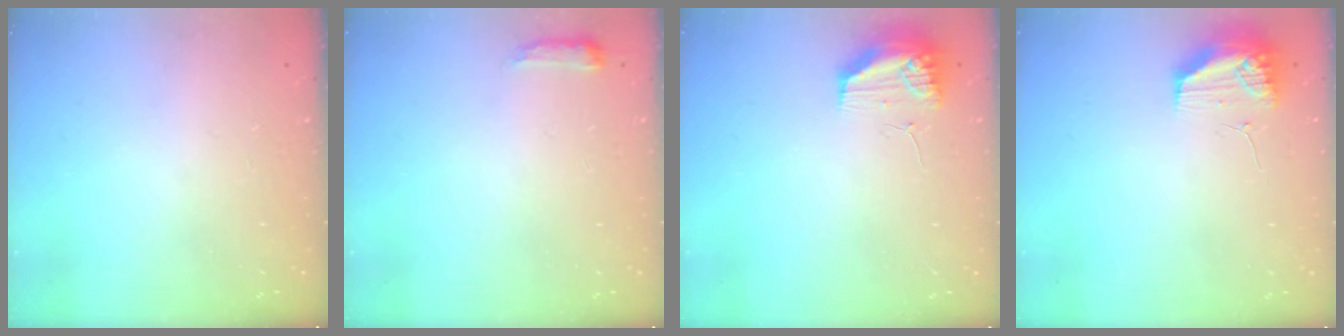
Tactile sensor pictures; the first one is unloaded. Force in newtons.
{"total": 4.9, "press": 4.9, "slide": 0.8}
{"total": 10.3, "press": 10.2, "slide": 1.1}
{"total": 10.8, "press": 10.5, "slide": 2.6}